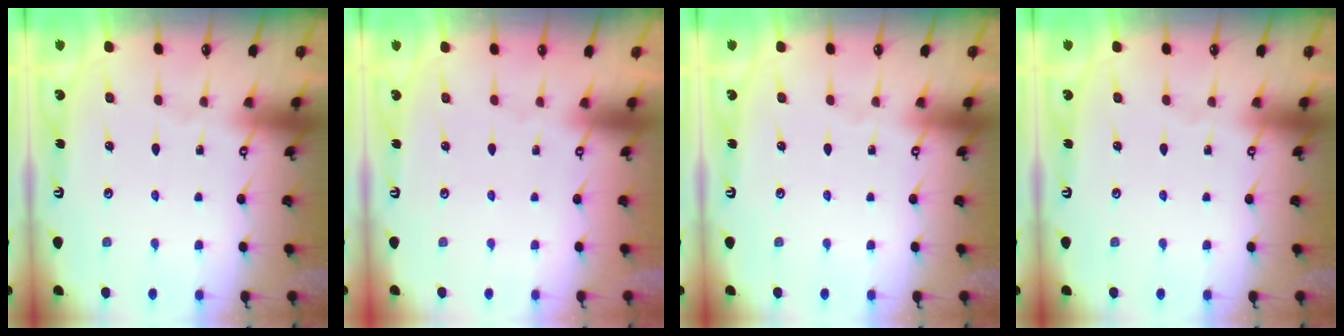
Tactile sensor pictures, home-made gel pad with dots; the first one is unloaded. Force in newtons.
{"total": 1.5, "press": 1.4, "slide": 0.7}
{"total": 0.0}
{"total": 0.0}